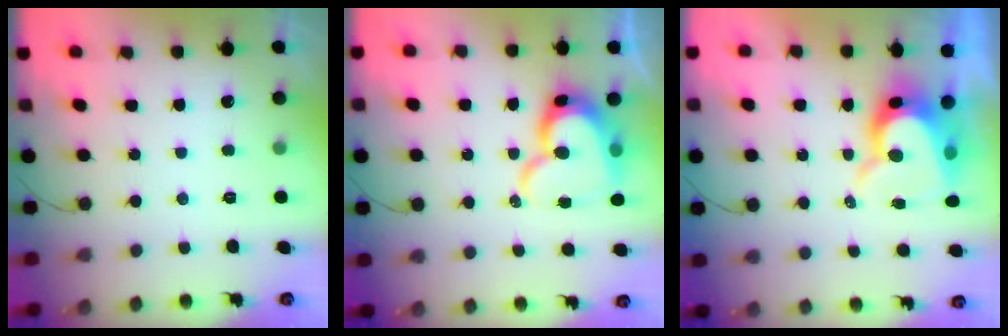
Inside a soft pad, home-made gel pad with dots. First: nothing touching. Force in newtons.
{"total": 16.2, "press": 16.2, "slide": 1.5}
{"total": 11.1, "press": 11.0, "slide": 0.9}